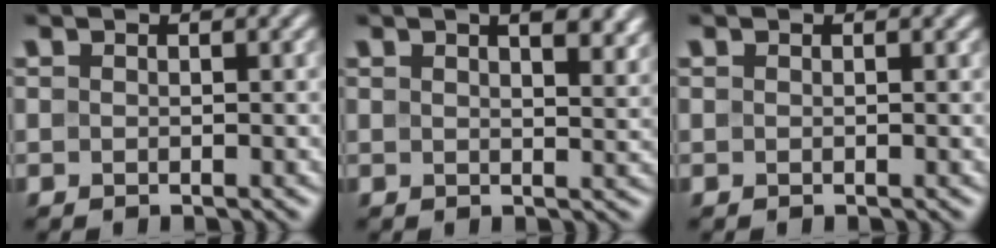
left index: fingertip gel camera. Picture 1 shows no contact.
{"total": 5.1, "force": [3.1, 1.9, 3.6], "torque": [-0.037, 0.011, 0.037]}
{"total": 0.0}